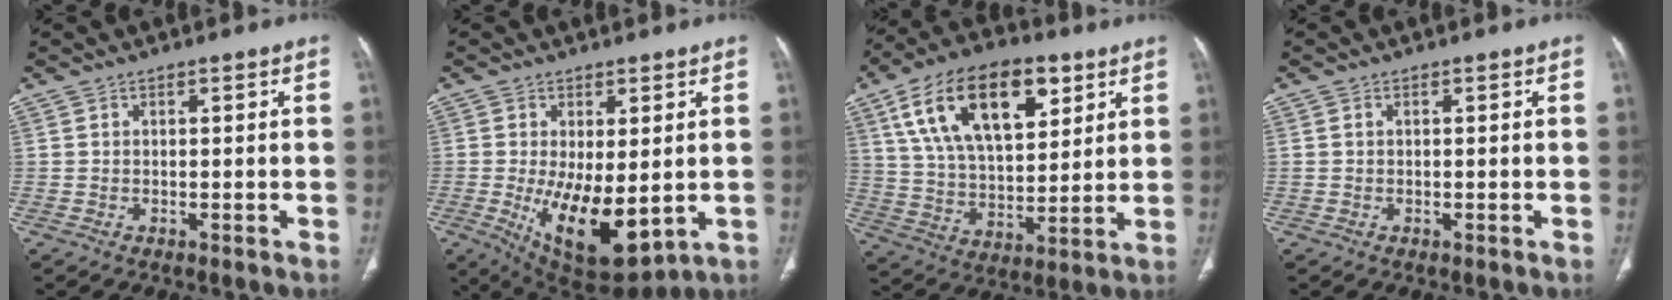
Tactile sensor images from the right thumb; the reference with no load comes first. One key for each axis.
{"total": 13.7, "fx": -2.0, "fy": 6.1, "fz": 12.1, "tx": -0.190, "ty": -0.030, "tz": -0.007}
{"total": 22.5, "fx": 10.1, "fy": 11.7, "fz": 16.5, "tx": -0.262, "ty": -0.019, "tz": 0.180}
{"total": 0.6, "fx": 0.2, "fy": 0.3, "fz": 0.4, "tx": -0.010, "ty": 0.004, "tz": 0.004}